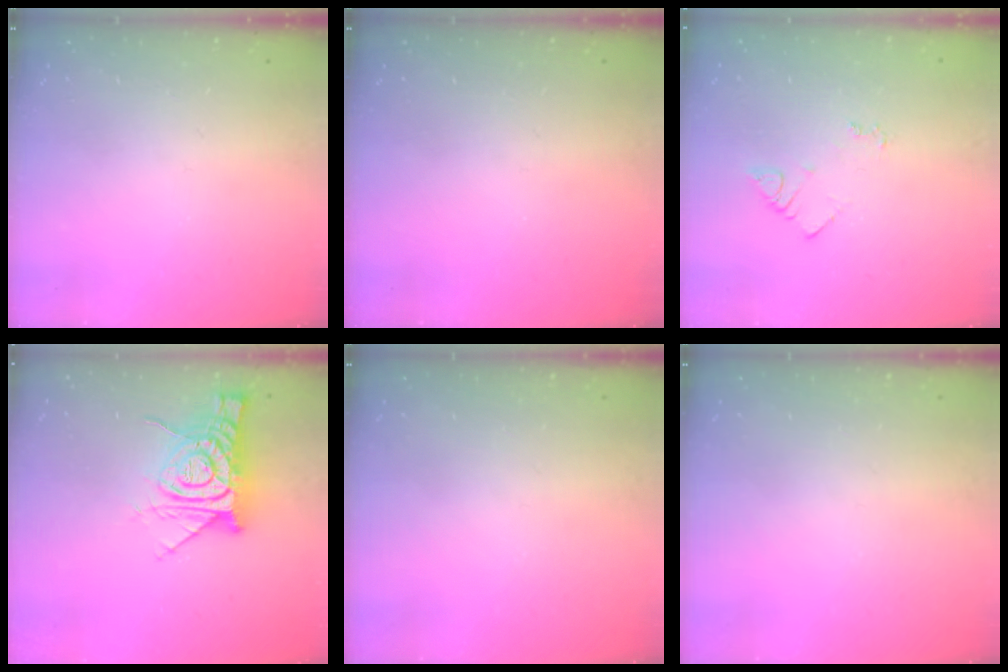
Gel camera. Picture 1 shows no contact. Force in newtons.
{"total": 0.0}
{"total": 4.2, "press": 4.1, "slide": 0.6}
{"total": 13.0, "press": 13.0, "slide": 1.4}
{"total": 0.0}
{"total": 0.0}